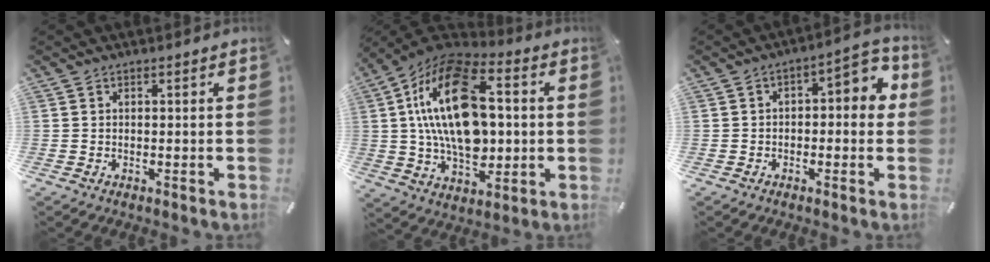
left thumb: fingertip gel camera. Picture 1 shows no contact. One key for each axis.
{"total": 23.0, "fx": 2.7, "fy": 14.5, "fz": 17.6, "tx": -0.351, "ty": -0.001, "tz": 0.040}
{"total": 5.9, "fx": -0.1, "fy": 3.3, "fz": 4.9, "tx": -0.068, "ty": 0.008, "tz": -0.011}